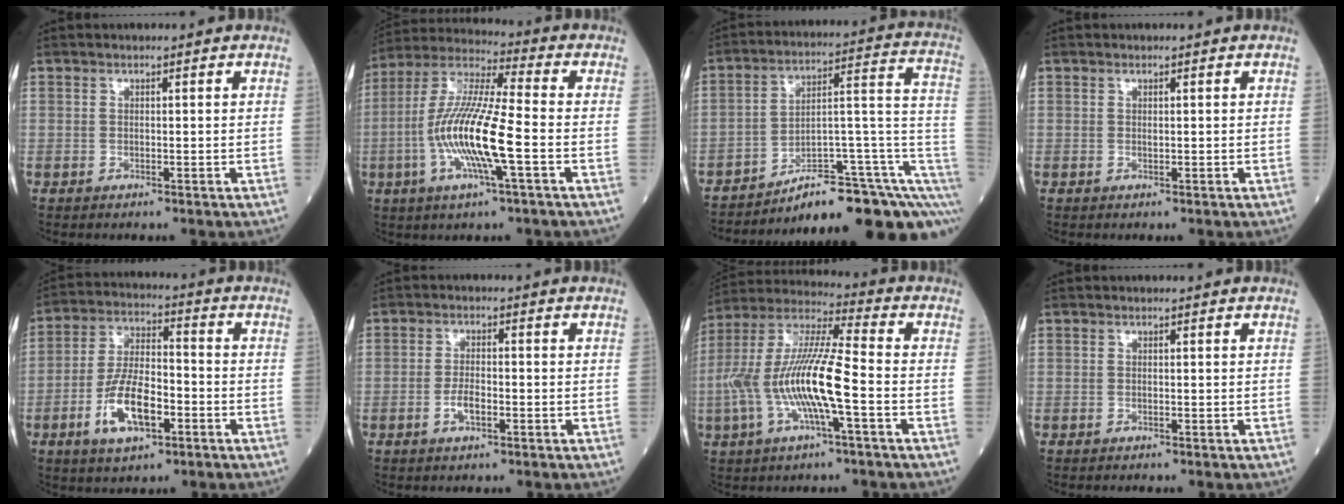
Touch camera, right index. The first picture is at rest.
{"total": 14.7, "force": [-3.4, 1.2, 14.3], "torque": [-0.290, -0.005, -0.069]}
{"total": 17.7, "force": [-11.3, 3.5, 13.2], "torque": [-0.108, 0.074, -0.155]}
{"total": 0.0}
{"total": 10.7, "force": [-4.2, 4.1, 9.0], "torque": [-0.184, 0.002, -0.076]}
{"total": 3.0, "force": [-1.2, 1.0, 2.5], "torque": [-0.051, 0.001, -0.022]}
{"total": 14.8, "force": [-3.2, 1.9, 14.3], "torque": [-0.298, 0.008, -0.064]}
{"total": 0.0}